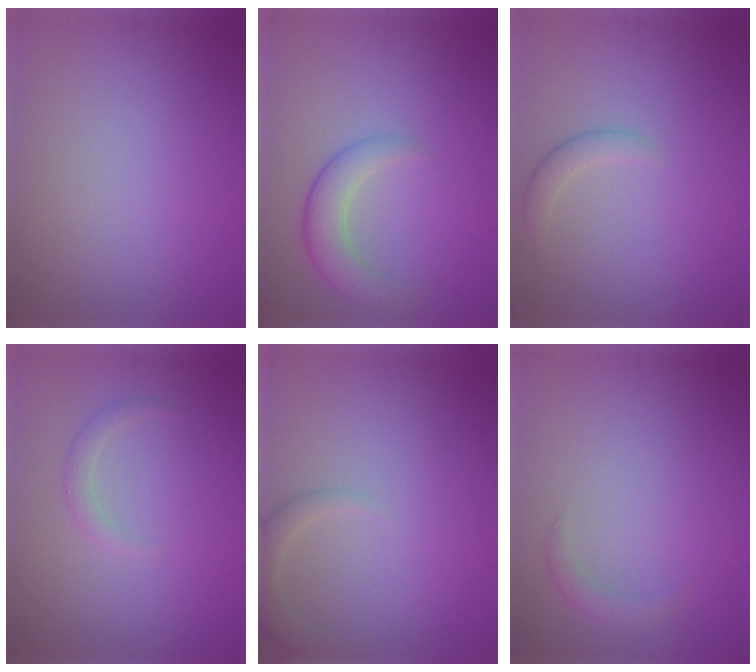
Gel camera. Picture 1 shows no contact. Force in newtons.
{"total": 3.6, "press": 3.6, "slide": 0.1}
{"total": 1.5, "press": 1.5, "slide": 0.1}
{"total": 1.2, "press": 1.2, "slide": 0.1}
{"total": 2.3, "press": 2.3, "slide": 0.3}
{"total": 1.3, "press": 1.3, "slide": 0.1}